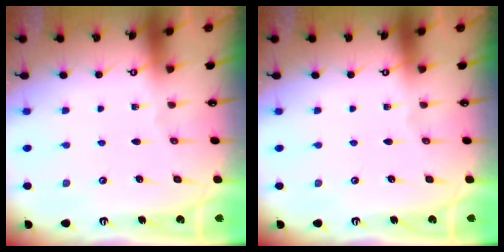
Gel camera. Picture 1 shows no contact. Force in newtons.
{"total": 0.0}